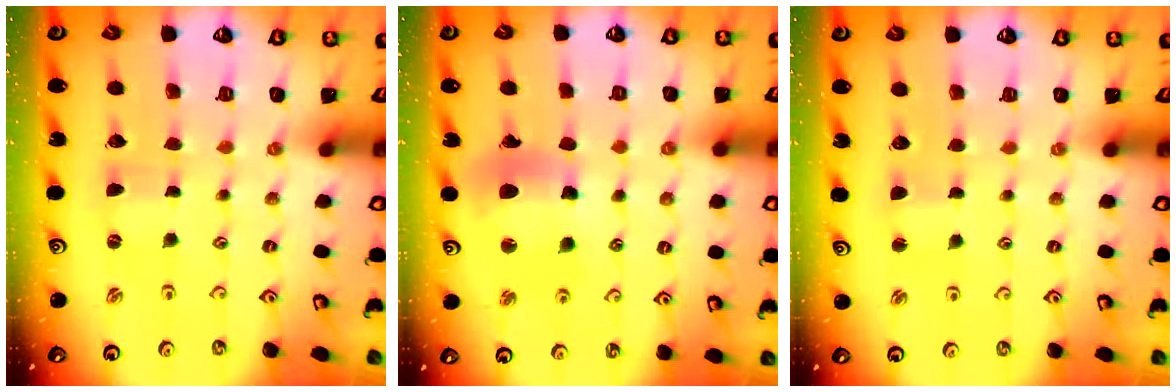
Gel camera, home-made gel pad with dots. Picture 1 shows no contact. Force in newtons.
{"total": 11.7, "press": 11.6, "slide": 1.4}
{"total": 1.8, "press": 1.8, "slide": 0.4}